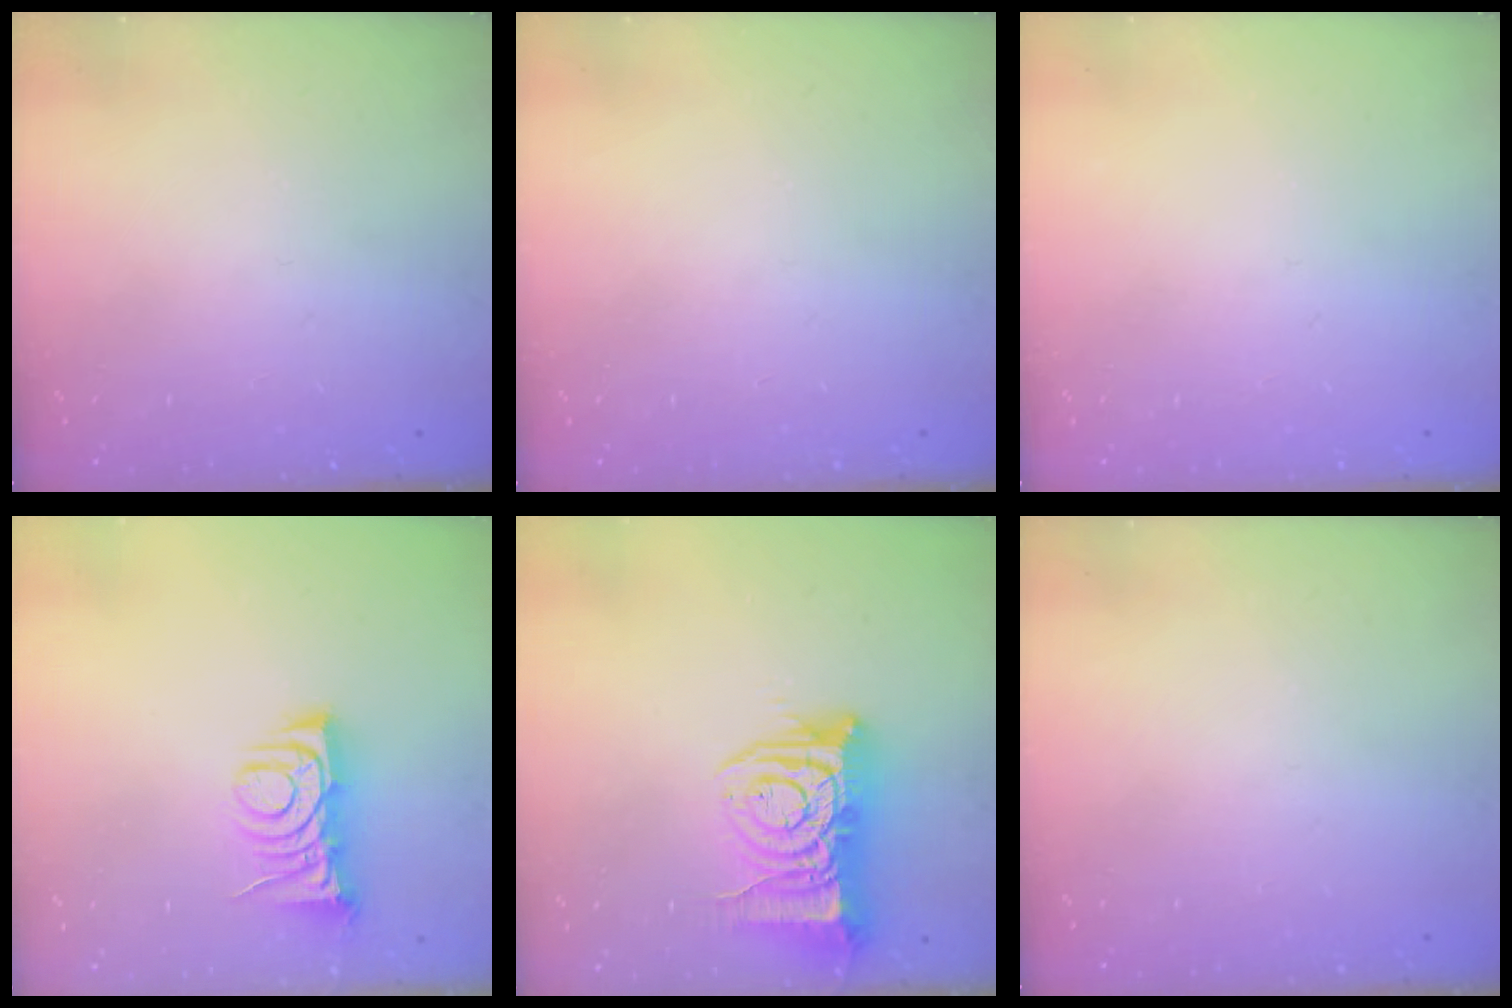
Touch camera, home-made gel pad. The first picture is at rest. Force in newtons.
{"total": 0.0}
{"total": 0.0}
{"total": 7.1, "press": 7.0, "slide": 1.0}
{"total": 11.9, "press": 11.9, "slide": 1.2}
{"total": 0.0}